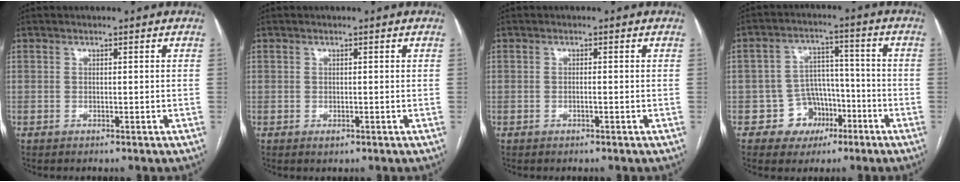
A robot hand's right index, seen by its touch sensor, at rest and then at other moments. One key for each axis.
{"total": 0.5, "fx": -0.1, "fy": 0.5, "fz": 0.2, "tx": 0.001, "ty": 0.000, "tz": 0.000}
{"total": 0.7, "fx": -0.2, "fy": 0.0, "fz": 0.7, "tx": -0.014, "ty": 0.000, "tz": -0.002}
{"total": 7.2, "fx": -3.3, "fy": 6.3, "fz": 1.0, "tx": 0.002, "ty": 0.021, "tz": -0.043}